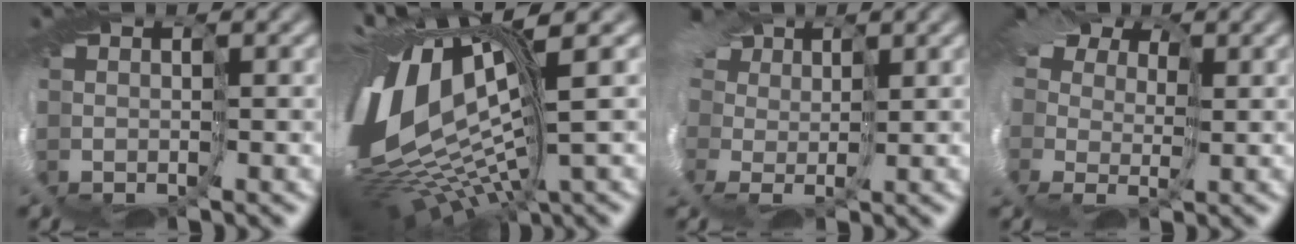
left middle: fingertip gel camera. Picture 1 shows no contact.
{"total": 14.7, "force": [1.5, 6.1, 13.2], "torque": [-0.294, 0.000, 0.033]}
{"total": 8.8, "force": [3.6, 6.3, 5.0], "torque": [-0.120, 0.025, 0.032]}
{"total": 9.2, "force": [4.1, 6.1, 5.5], "torque": [-0.100, 0.023, 0.037]}